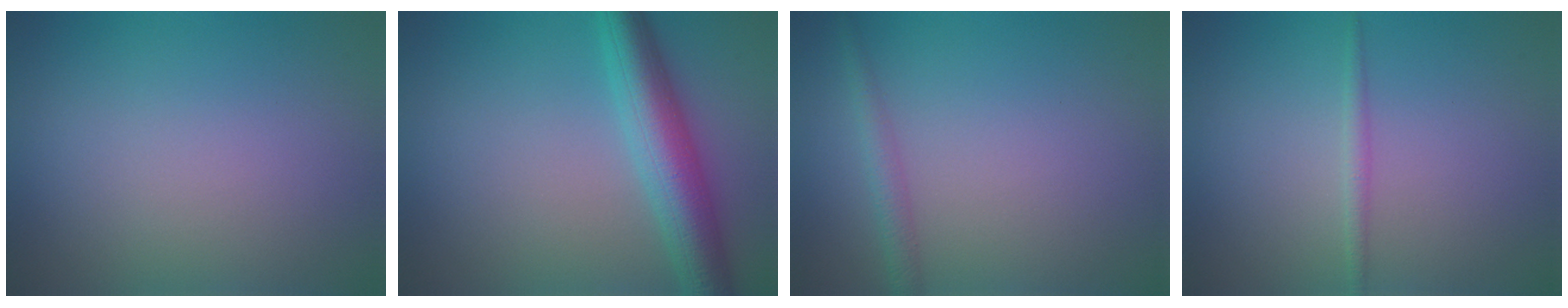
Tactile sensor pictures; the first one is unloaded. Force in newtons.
{"total": 6.2, "press": 6.2, "slide": 0.3}
{"total": 1.7, "press": 1.7, "slide": 0.1}
{"total": 1.2, "press": 1.2, "slide": 0.0}